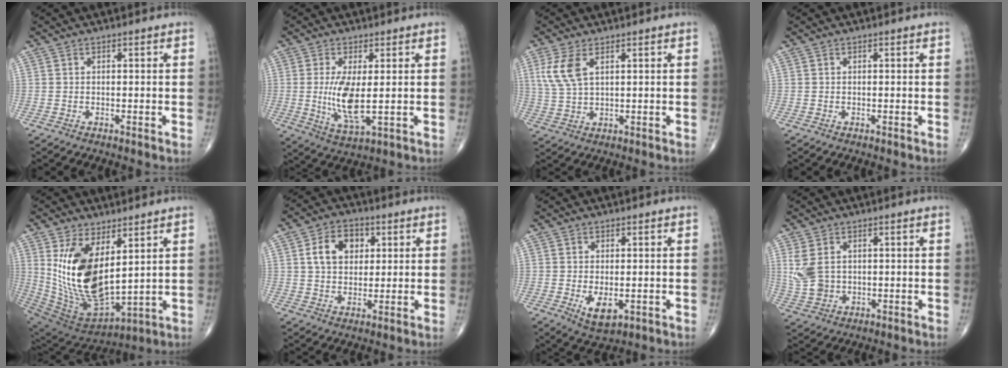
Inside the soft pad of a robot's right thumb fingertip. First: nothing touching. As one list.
[{"total": 8.5, "force": [0.1, 2.7, 8.0], "torque": [-0.167, -0.024, 0.010]}, {"total": 6.3, "force": [2.5, 2.8, 5.0], "torque": [-0.120, 0.000, 0.059]}, {"total": 0.0}, {"total": 19.0, "force": [4.9, 9.6, 15.7], "torque": [-0.294, -0.040, 0.118]}, {"total": 8.5, "force": [2.3, 6.2, 5.4], "torque": [-0.066, 0.000, 0.036]}, {"total": 5.1, "force": [-1.2, 2.5, 4.2], "torque": [-0.066, -0.012, -0.011]}, {"total": 6.2, "force": [1.3, 4.5, 4.1], "torque": [-0.088, -0.004, 0.037]}]